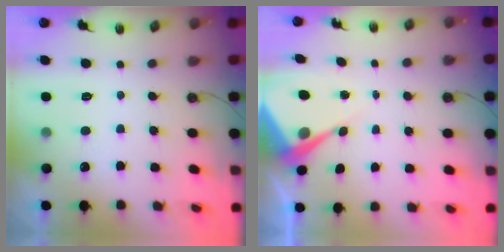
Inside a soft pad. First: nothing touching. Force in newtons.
{"total": 6.5, "press": 6.5, "slide": 0.3}